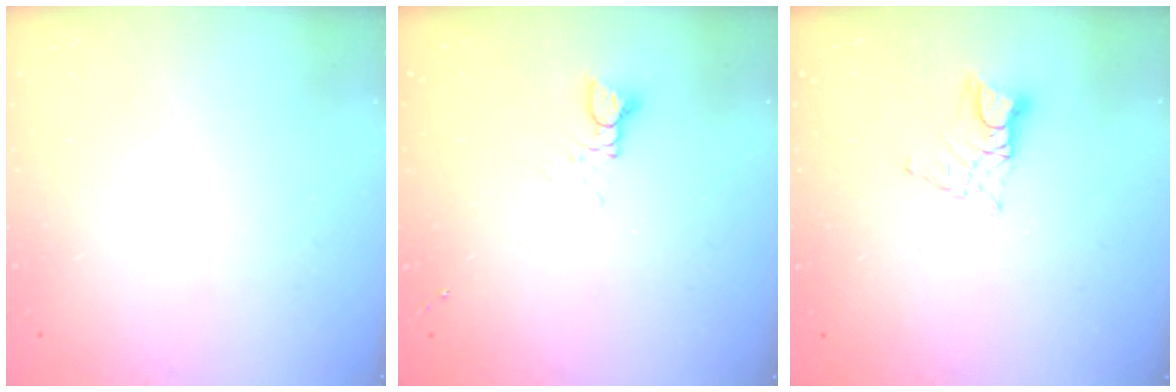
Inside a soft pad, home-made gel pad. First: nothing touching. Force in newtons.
{"total": 2.8, "press": 2.8, "slide": 0.2}
{"total": 7.1, "press": 7.1, "slide": 0.5}